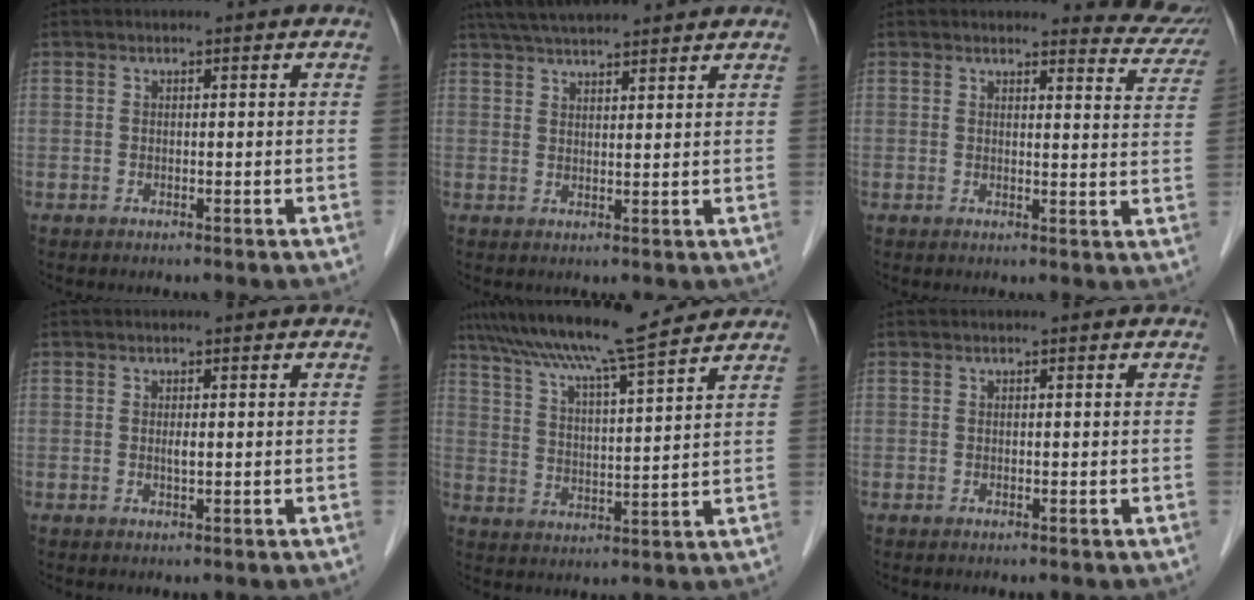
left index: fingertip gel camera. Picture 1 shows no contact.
{"total": 10.7, "force": [9.5, 0.8, 4.9], "torque": [-0.081, 0.038, 0.140]}
{"total": 6.8, "force": [6.6, 1.4, 0.5], "torque": [0.010, -0.030, 0.050]}
{"total": 0.9, "force": [0.1, 0.1, 0.8], "torque": [-0.019, -0.003, 0.002]}
{"total": 14.3, "force": [12.3, 0.0, 7.3], "torque": [-0.131, 0.022, 0.194]}
{"total": 0.0}